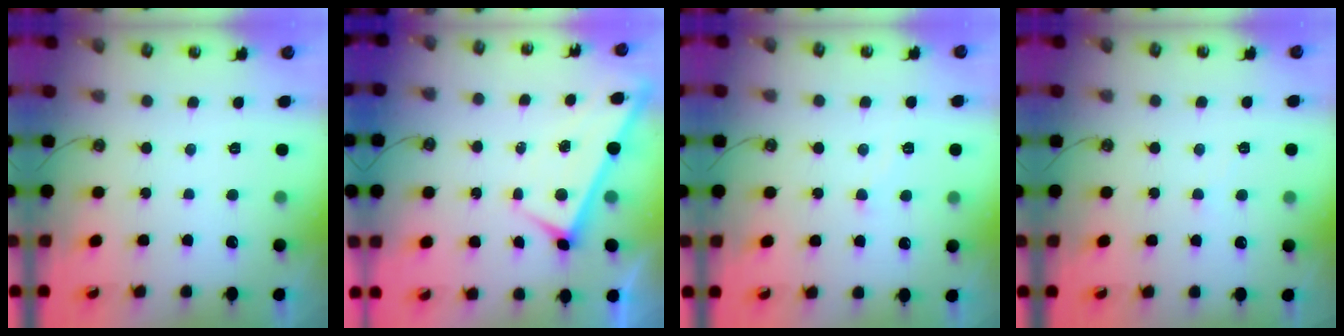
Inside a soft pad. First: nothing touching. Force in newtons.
{"total": 1.3, "press": 1.3, "slide": 0.4}
{"total": 3.9, "press": 3.9, "slide": 0.4}
{"total": 0.5, "press": 0.5, "slide": 0.2}